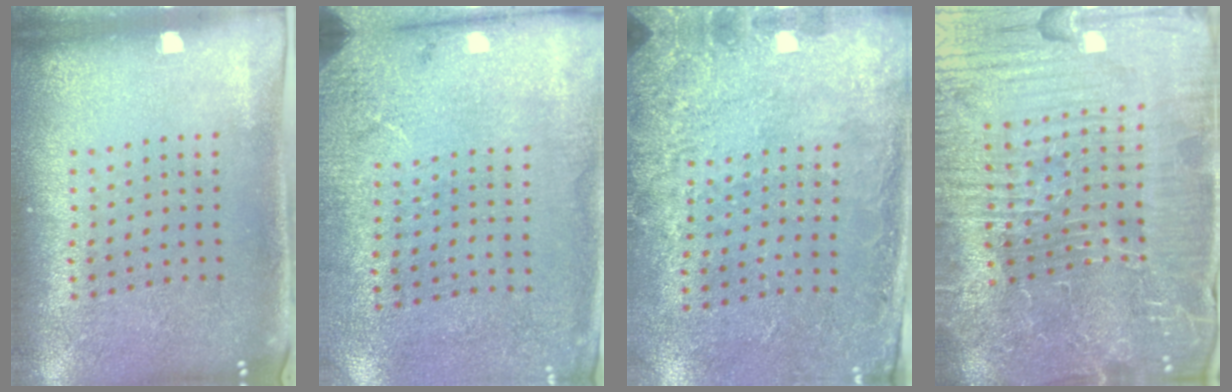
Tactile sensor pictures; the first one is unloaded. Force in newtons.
{"total": 2.6, "press": 2.1, "slide": 1.5}
{"total": 2.8, "press": 1.9, "slide": 2.1}
{"total": 6.9, "press": 6.3, "slide": 2.9}